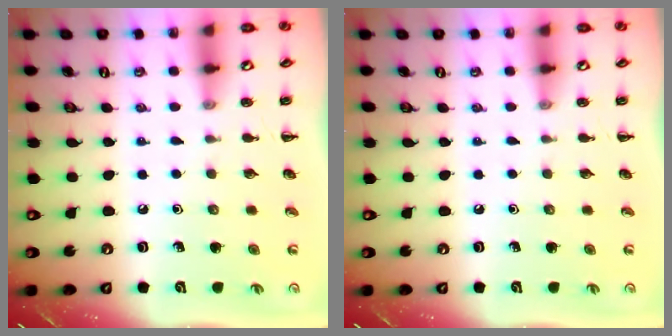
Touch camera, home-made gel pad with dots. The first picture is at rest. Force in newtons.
{"total": 0.0}